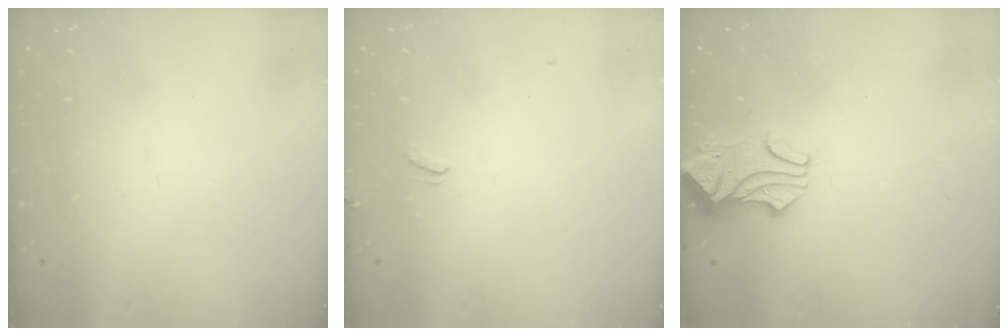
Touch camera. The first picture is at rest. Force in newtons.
{"total": 0.5, "press": 0.1, "slide": 0.5}
{"total": 1.4, "press": 0.6, "slide": 1.2}